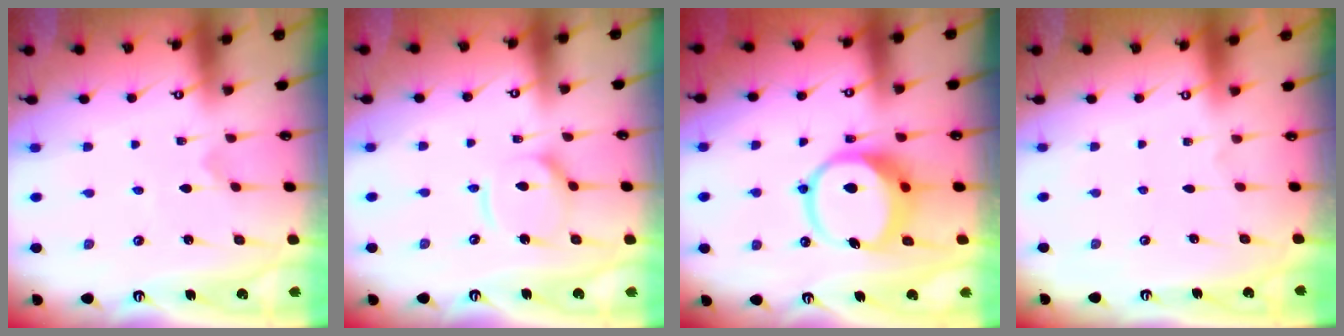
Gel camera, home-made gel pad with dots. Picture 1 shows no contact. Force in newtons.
{"total": 11.2, "press": 11.2, "slide": 1.1}
{"total": 11.2, "press": 11.1, "slide": 1.5}
{"total": 0.0}